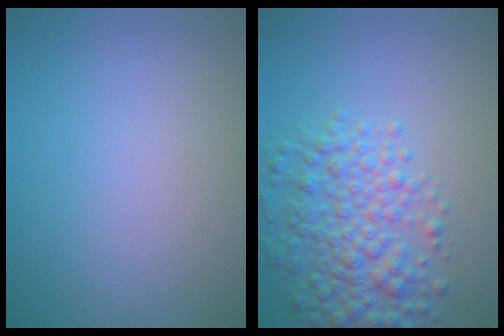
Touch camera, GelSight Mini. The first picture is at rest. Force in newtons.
{"total": 5.5, "press": 5.5, "slide": 0.2}